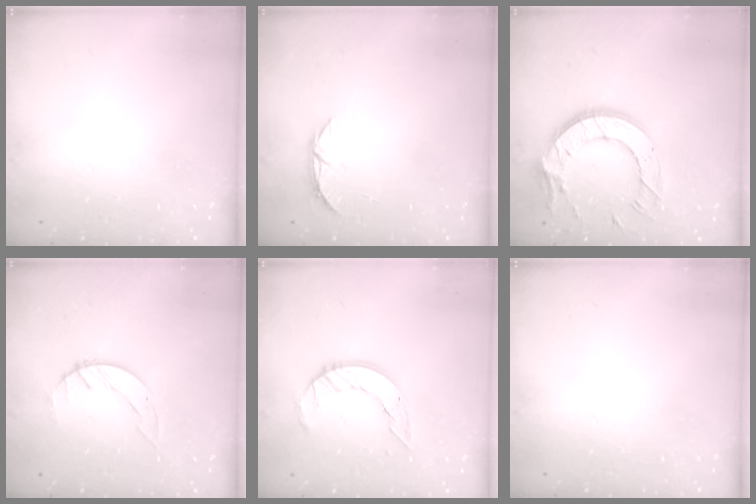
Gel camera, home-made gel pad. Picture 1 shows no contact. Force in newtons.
{"total": 5.7, "press": 5.6, "slide": 0.4}
{"total": 15.9, "press": 15.9, "slide": 1.0}
{"total": 1.4, "press": 1.4, "slide": 0.2}
{"total": 9.3, "press": 9.3, "slide": 0.9}
{"total": 0.0}